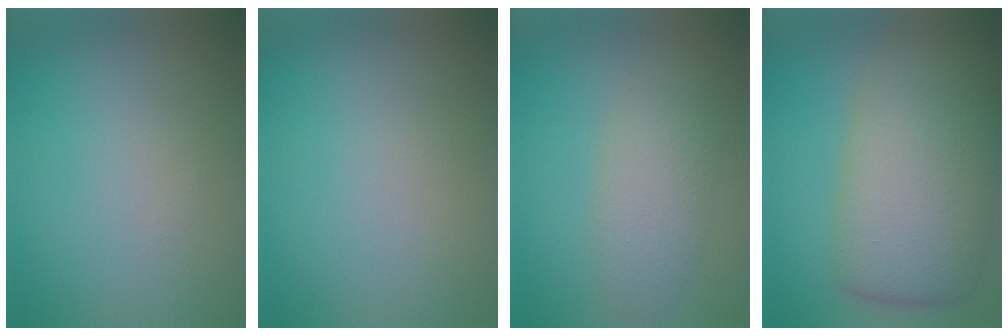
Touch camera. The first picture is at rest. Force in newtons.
{"total": 0.0}
{"total": 3.8, "press": 3.8, "slide": 0.1}
{"total": 11.0, "press": 11.0, "slide": 0.6}